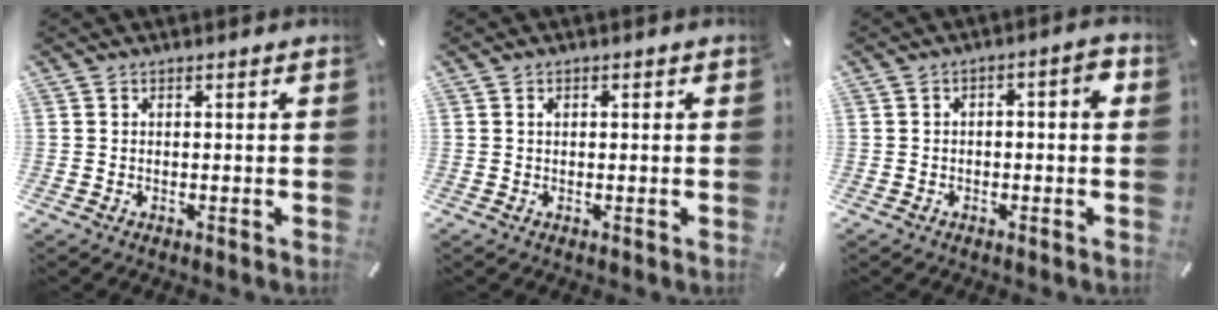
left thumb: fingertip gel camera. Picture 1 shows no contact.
{"total": 1.0, "force": [0.3, 0.6, 0.7], "torque": [-0.006, 0.000, 0.002]}
{"total": 4.0, "force": [-0.5, 1.6, 3.6], "torque": [-0.055, 0.014, -0.014]}